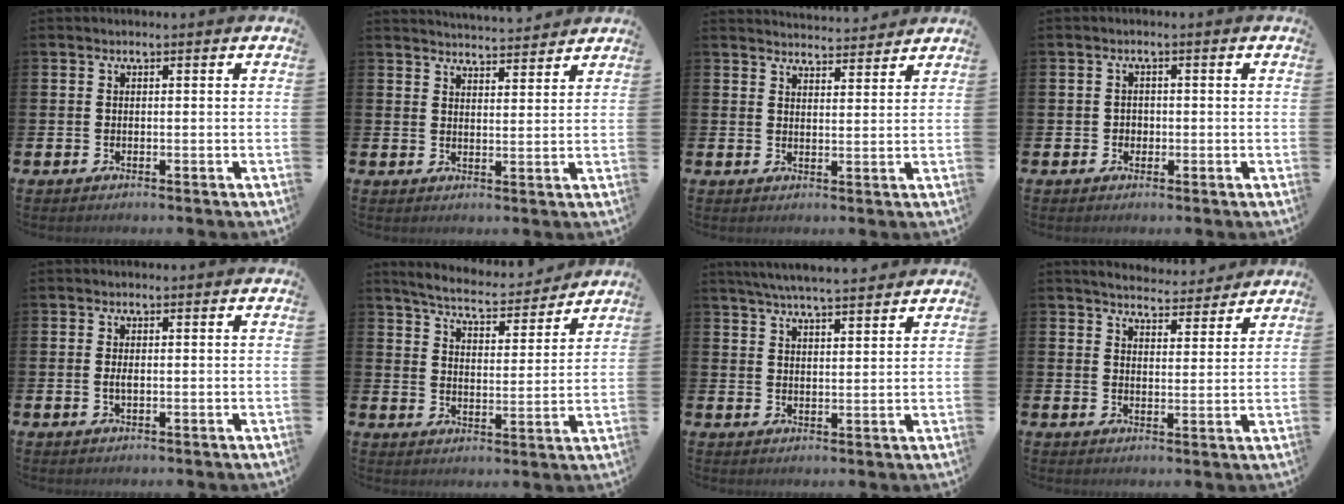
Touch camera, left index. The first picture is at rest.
{"total": 4.1, "force": [4.1, 0.0, -0.2], "torque": [-0.005, -0.029, 0.074]}
{"total": 3.7, "force": [3.7, 0.1, -0.2], "torque": [-0.003, -0.025, 0.067]}
{"total": 1.3, "force": [-0.1, 1.2, 0.4], "torque": [0.001, 0.003, -0.007]}
{"total": 1.1, "force": [0.0, 0.4, 1.0], "torque": [-0.017, 0.002, -0.003]}
{"total": 5.9, "force": [5.7, 0.8, 1.3], "torque": [-0.047, -0.044, 0.096]}
{"total": 5.3, "force": [5.1, 0.1, 1.2], "torque": [-0.036, -0.022, 0.092]}
{"total": 4.6, "force": [4.5, 0.8, 0.2], "torque": [-0.019, -0.031, 0.078]}